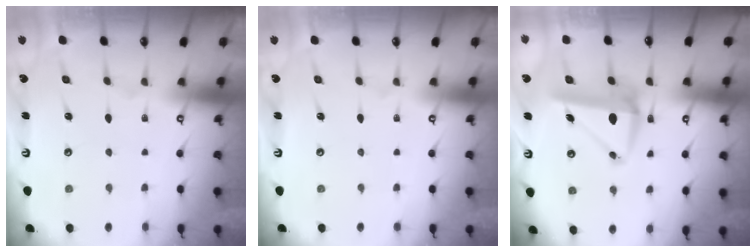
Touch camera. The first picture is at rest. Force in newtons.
{"total": 0.0}
{"total": 7.9, "press": 7.7, "slide": 1.6}